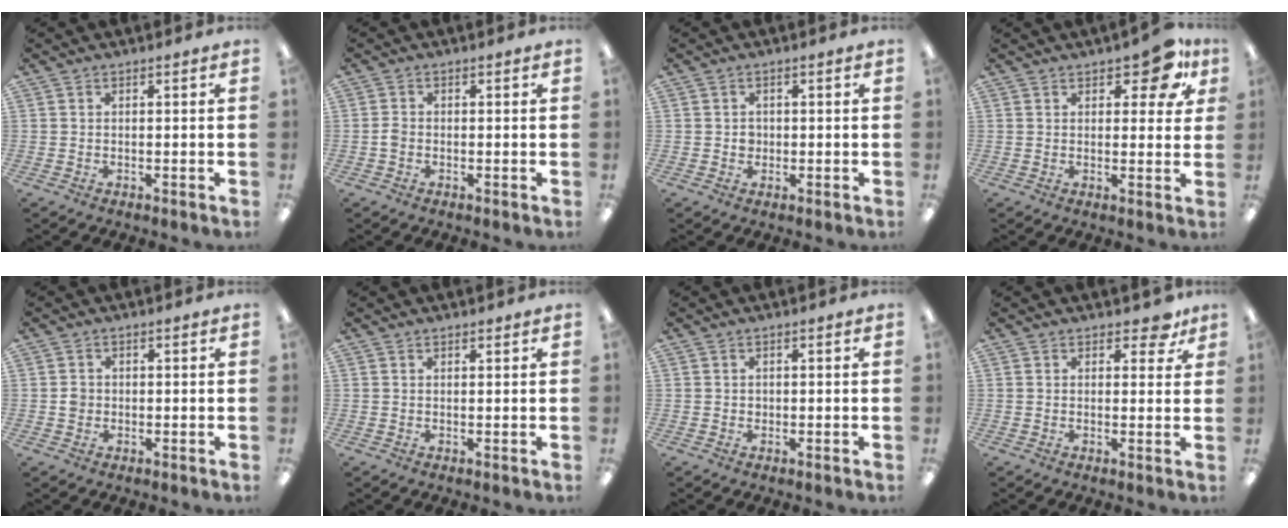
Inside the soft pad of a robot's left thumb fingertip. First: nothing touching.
{"total": 1.8, "force": [-0.4, 1.3, 1.2], "torque": [-0.022, 0.003, -0.007]}
{"total": 1.7, "force": [0.0, 1.5, 0.7], "torque": [-0.005, 0.003, -0.003]}
{"total": 8.3, "force": [4.9, 3.9, 5.5], "torque": [-0.059, -0.020, 0.080]}
{"total": 1.9, "force": [0.0, 1.7, 0.7], "torque": [-0.007, 0.002, -0.005]}
{"total": 0.9, "force": [0.9, 0.2, 0.3], "torque": [-0.007, -0.001, 0.017]}
{"total": 0.6, "force": [0.2, 0.5, 0.1], "torque": [-0.004, 0.005, 0.002]}
{"total": 5.0, "force": [3.2, 2.7, 2.6], "torque": [-0.018, -0.011, 0.052]}